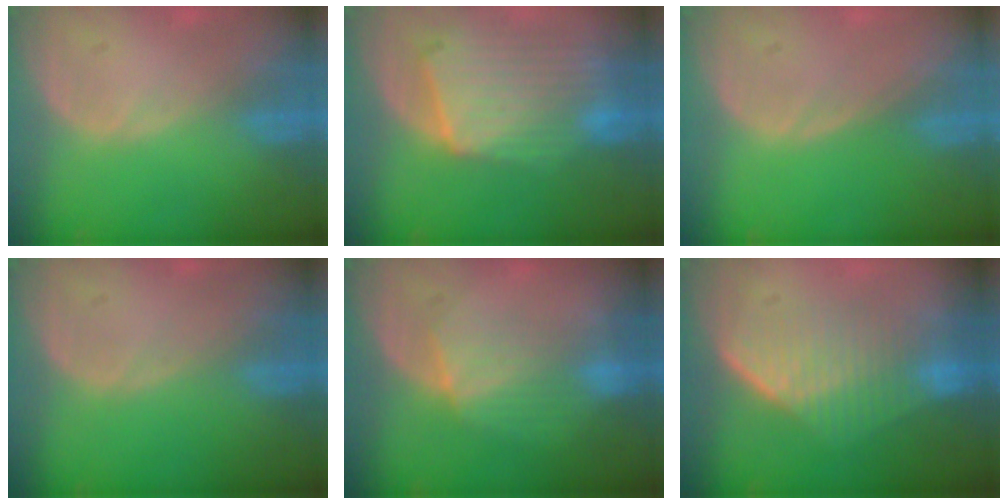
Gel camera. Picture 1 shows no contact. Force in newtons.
{"total": 10.7, "press": 9.3, "slide": 5.3}
{"total": 0.0}
{"total": 0.0}
{"total": 4.9, "press": 4.7, "slide": 1.2}
{"total": 7.4, "press": 7.2, "slide": 1.7}